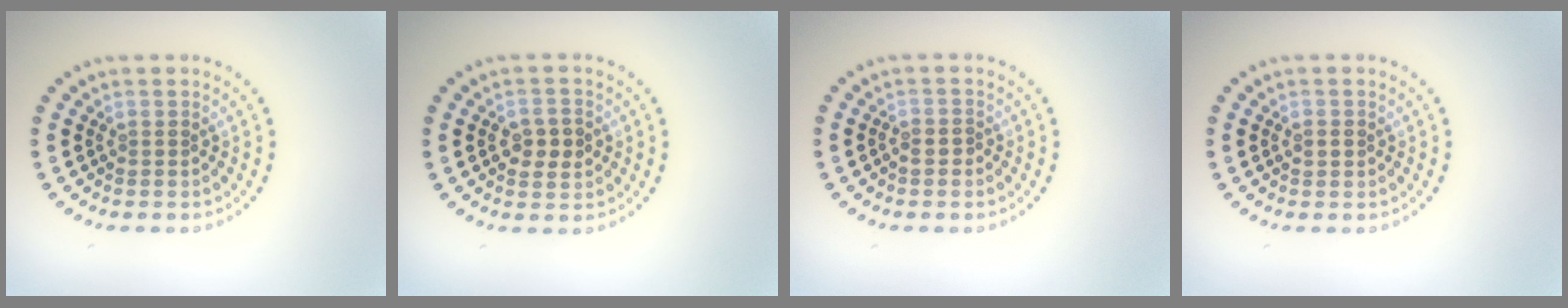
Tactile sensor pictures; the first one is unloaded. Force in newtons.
{"total": 2.7, "press": 2.7, "slide": 0.1}
{"total": 0.6, "press": 0.5, "slide": 0.3}
{"total": 1.1, "press": 1.1, "slide": 0.2}